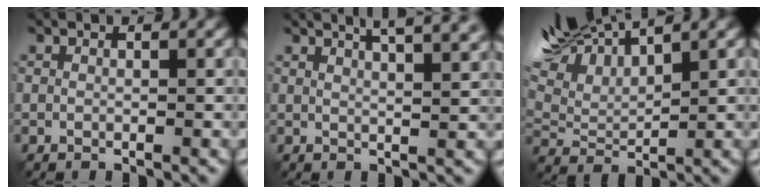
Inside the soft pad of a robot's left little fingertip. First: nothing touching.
{"total": 7.4, "force": [4.9, 2.6, 4.8], "torque": [-0.031, 0.036, 0.036]}
{"total": 9.3, "force": [6.7, 3.1, 5.6], "torque": [-0.138, 0.025, 0.114]}